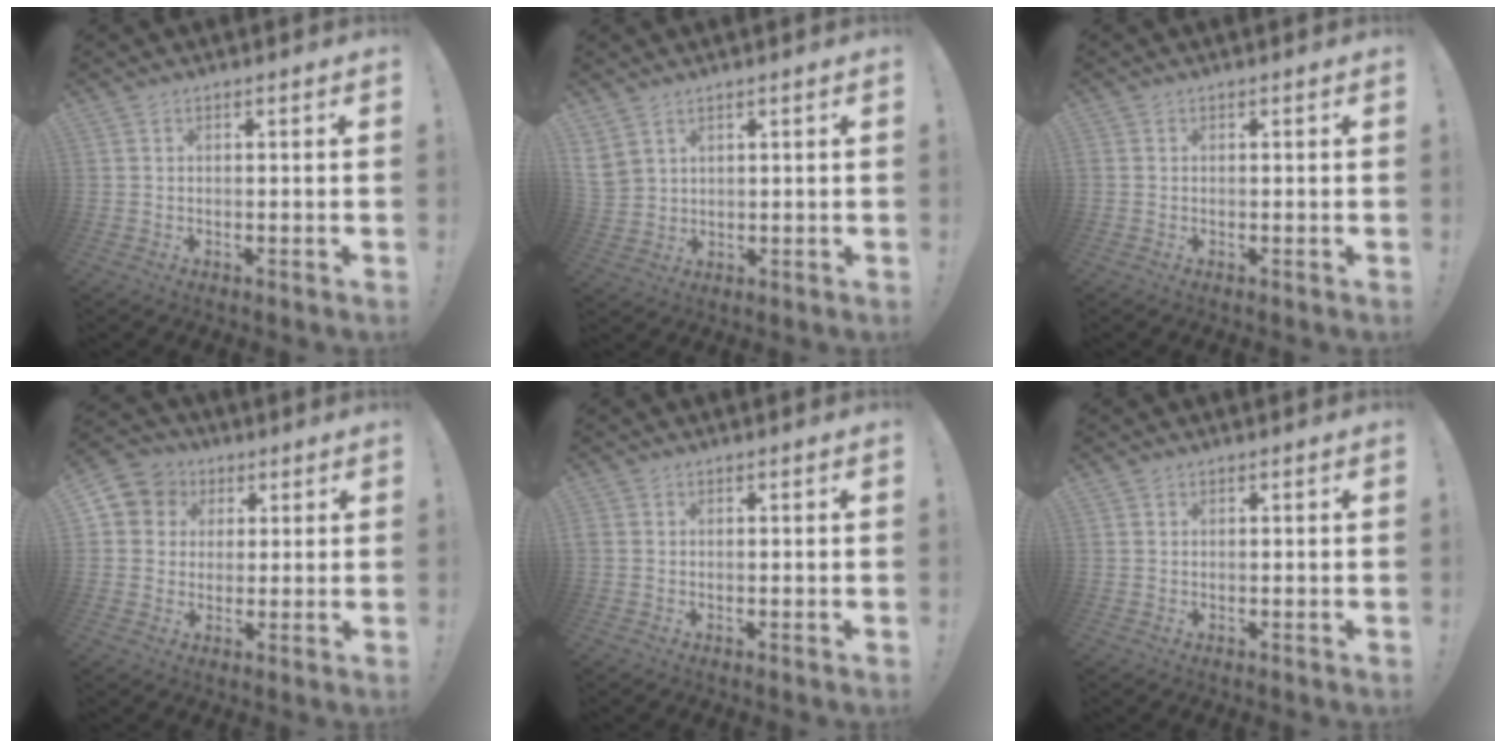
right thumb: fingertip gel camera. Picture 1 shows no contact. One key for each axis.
{"total": 4.9, "fx": 3.2, "fy": 3.1, "fz": 2.0, "tx": -0.045, "ty": -0.015, "tz": 0.065}
{"total": 0.0}
{"total": 7.4, "fx": 1.6, "fy": 7.0, "fz": 1.7, "tx": -0.028, "ty": 0.001, "tz": 0.036}
{"total": 0.7, "fx": 0.0, "fy": 0.6, "fz": 0.2, "tx": -0.004, "ty": 0.001, "tz": 0.001}
{"total": 0.6, "fx": 0.3, "fy": 0.4, "fz": -0.1, "tx": 0.007, "ty": -0.001, "tz": 0.006}